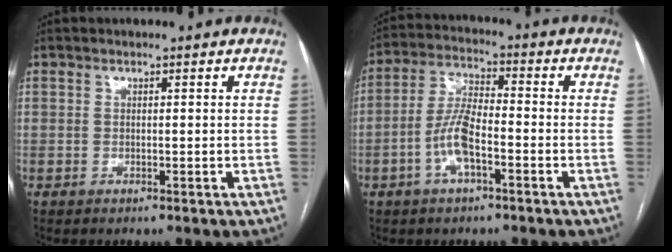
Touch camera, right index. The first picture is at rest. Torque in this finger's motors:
{"motor_torque": [1.07, -0.12, 0.33, 0.08]}